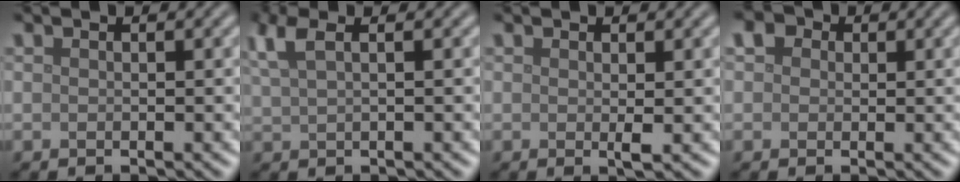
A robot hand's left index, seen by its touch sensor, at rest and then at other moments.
{"total": 3.0, "force": [1.6, 1.0, 2.3], "torque": [-0.048, 0.009, 0.032]}
{"total": 0.9, "force": [0.2, 0.0, 0.9], "torque": [-0.016, -0.002, 0.000]}
{"total": 2.6, "force": [1.1, 2.1, 1.2], "torque": [-0.017, 0.009, -0.004]}